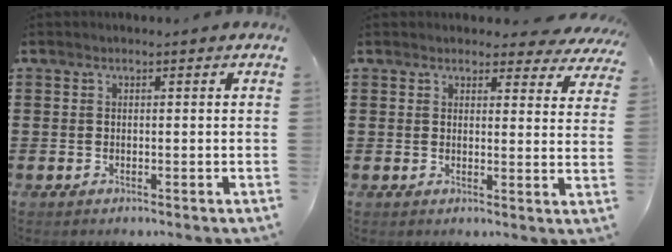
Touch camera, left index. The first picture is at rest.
{"total": 3.5, "force": [3.2, 0.9, 1.0], "torque": [-0.014, -0.015, 0.056]}